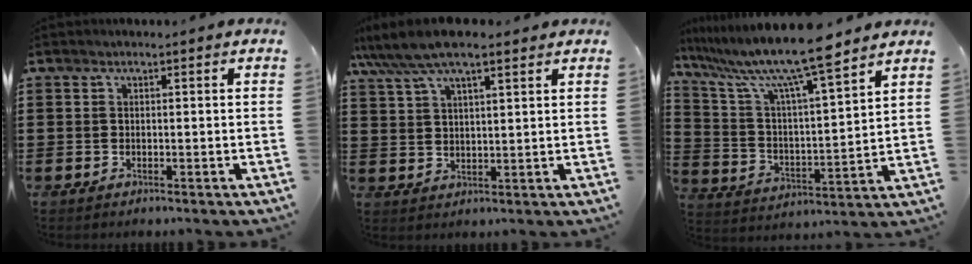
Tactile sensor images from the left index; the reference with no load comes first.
{"total": 7.1, "force": [5.4, 1.8, 4.2], "torque": [-0.094, -0.004, 0.098]}
{"total": 11.4, "force": [9.7, 0.2, 6.1], "torque": [-0.156, -0.058, 0.160]}